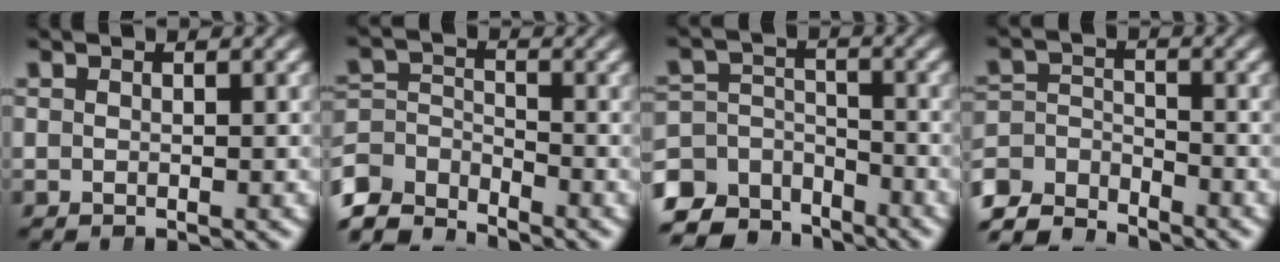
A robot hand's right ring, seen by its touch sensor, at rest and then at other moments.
{"total": 5.6, "force": [-3.4, 3.8, 2.3], "torque": [-0.068, -0.041, -0.046]}
{"total": 7.6, "force": [-4.9, 4.9, 3.1], "torque": [-0.065, -0.038, -0.070]}
{"total": 5.9, "force": [-4.3, 3.5, 2.2], "torque": [-0.056, -0.032, -0.065]}